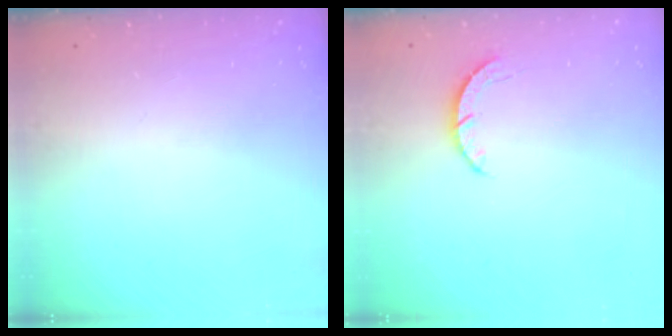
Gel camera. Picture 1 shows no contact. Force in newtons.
{"total": 2.8, "press": 2.8, "slide": 0.4}